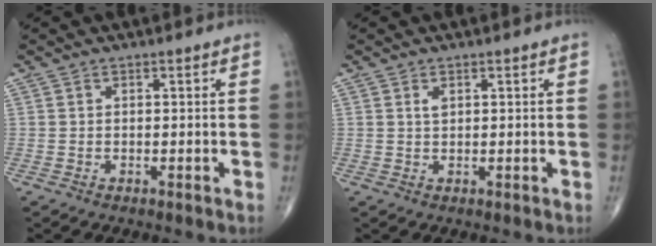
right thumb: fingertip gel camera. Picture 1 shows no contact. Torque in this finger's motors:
{"motor_torque": [0.47, 0.24, 0.45, 0.28, -0.01]}